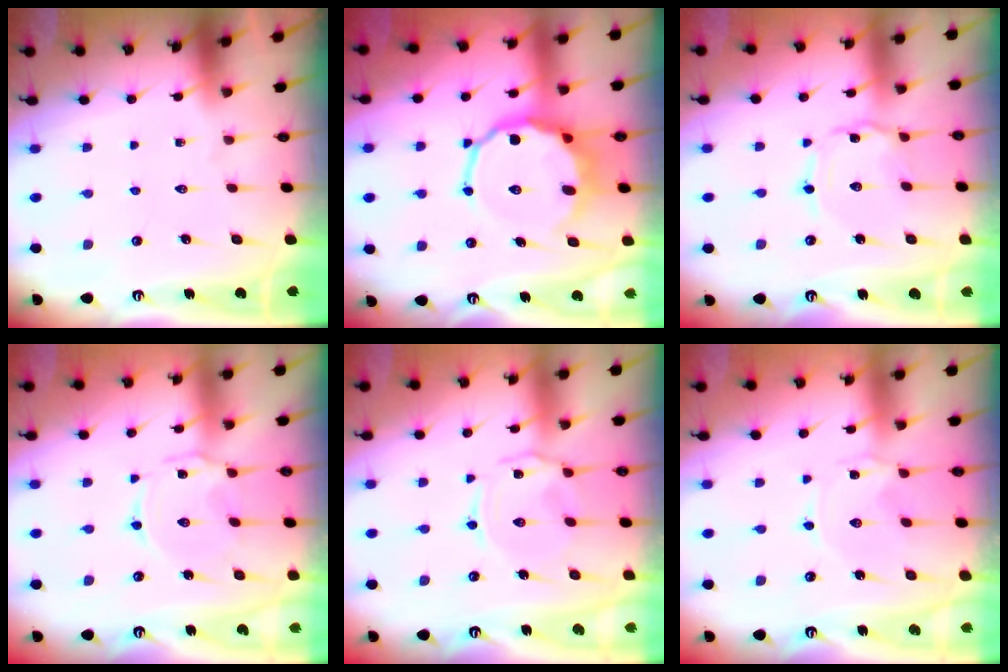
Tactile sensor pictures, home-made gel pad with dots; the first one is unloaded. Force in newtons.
{"total": 11.1, "press": 10.6, "slide": 3.3}
{"total": 0.8, "press": 0.8, "slide": 0.2}
{"total": 2.4, "press": 2.4, "slide": 0.4}
{"total": 2.2, "press": 2.2, "slide": 0.6}
{"total": 0.0}